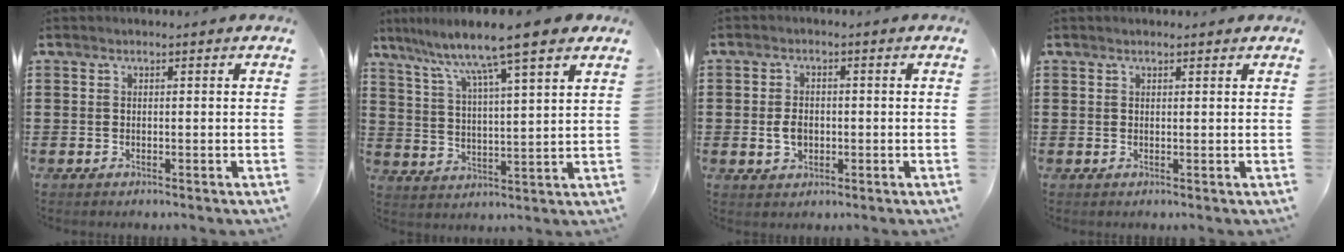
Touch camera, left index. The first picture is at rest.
{"total": 8.3, "force": [6.8, -0.5, 4.8], "torque": [-0.120, -0.042, 0.108]}
{"total": 3.2, "force": [-0.3, 2.1, 2.4], "torque": [-0.055, 0.001, -0.009]}
{"total": 0.7, "force": [0.6, 0.1, 0.4], "torque": [-0.008, 0.000, 0.012]}